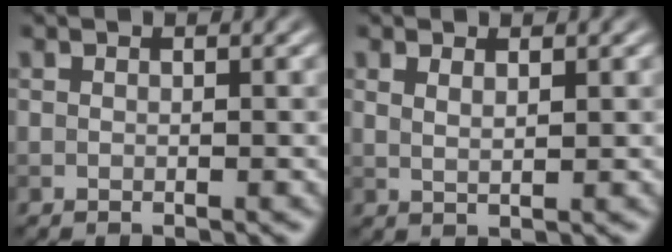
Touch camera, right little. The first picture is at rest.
{"total": 1.2, "force": [0.8, 0.3, 0.9], "torque": [-0.017, -0.002, 0.015]}